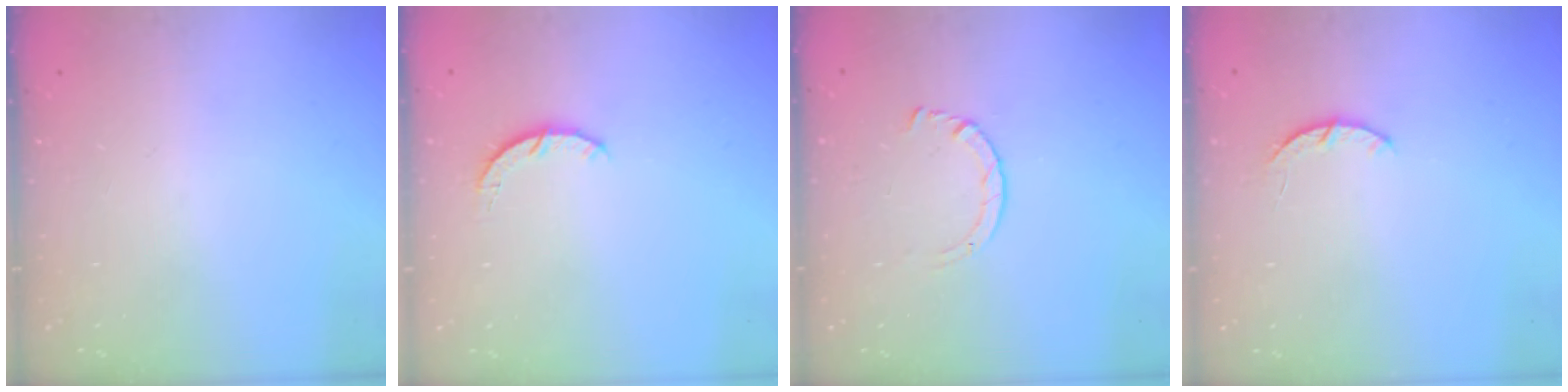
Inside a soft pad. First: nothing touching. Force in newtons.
{"total": 3.0, "press": 3.0, "slide": 0.4}
{"total": 2.9, "press": 2.8, "slide": 0.3}
{"total": 2.9, "press": 2.8, "slide": 0.5}